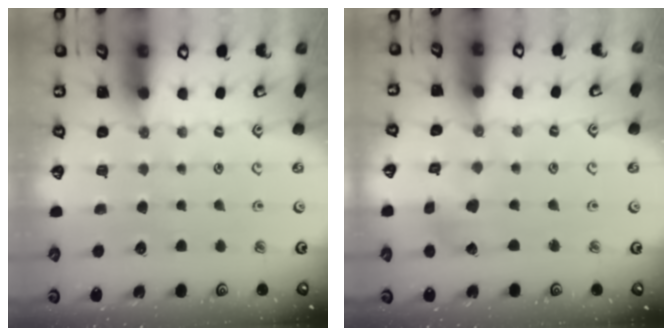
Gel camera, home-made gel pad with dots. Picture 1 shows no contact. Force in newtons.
{"total": 2.6, "press": 2.6, "slide": 0.5}